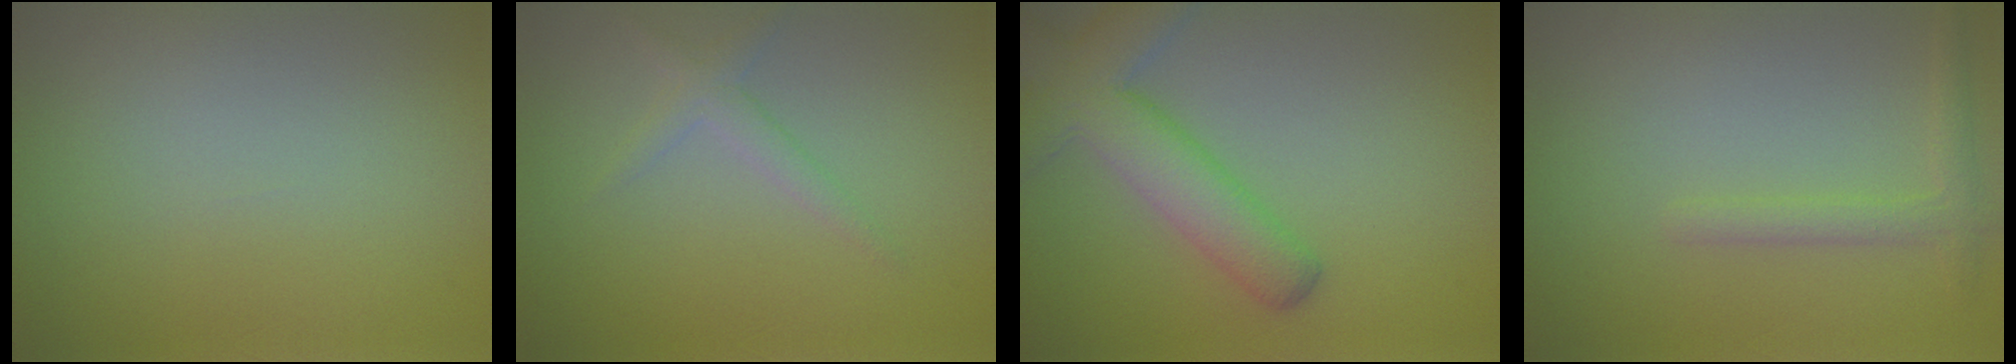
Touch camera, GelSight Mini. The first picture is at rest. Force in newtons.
{"total": 1.6, "press": 1.6, "slide": 0.1}
{"total": 6.2, "press": 6.1, "slide": 0.4}
{"total": 1.7, "press": 1.7, "slide": 0.1}